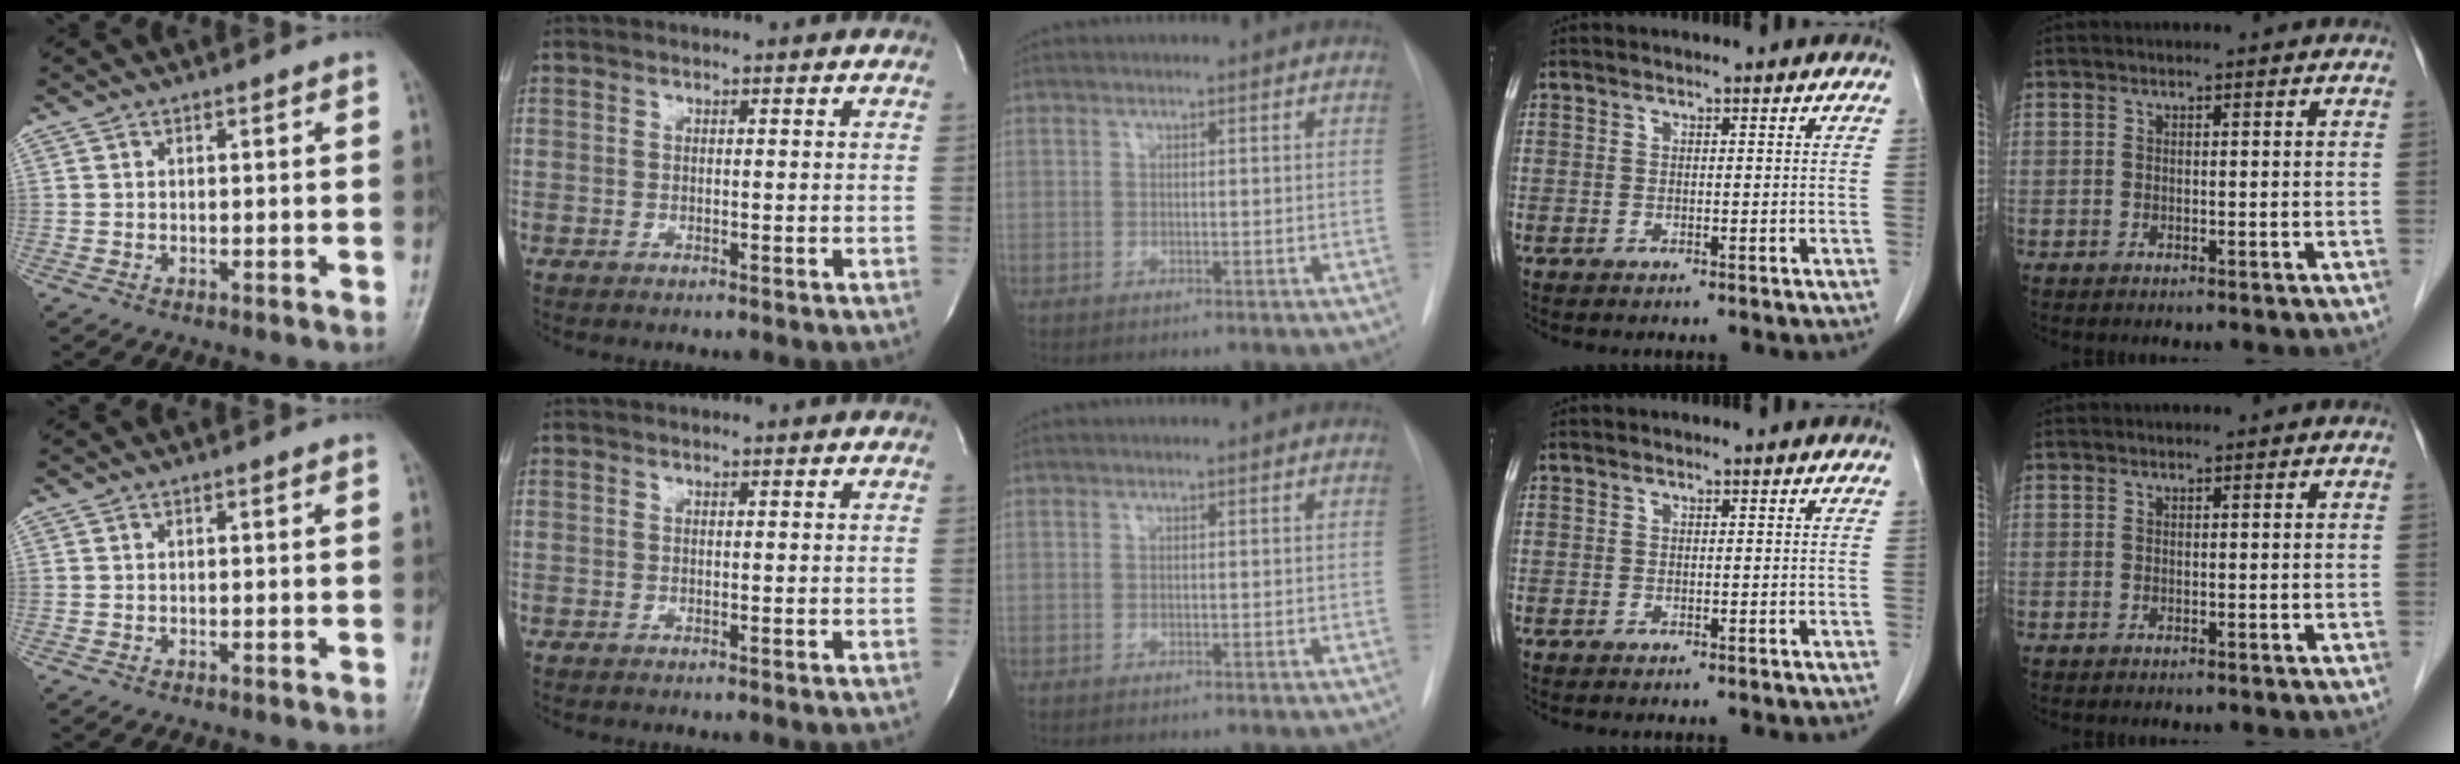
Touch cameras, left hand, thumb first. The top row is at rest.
{}